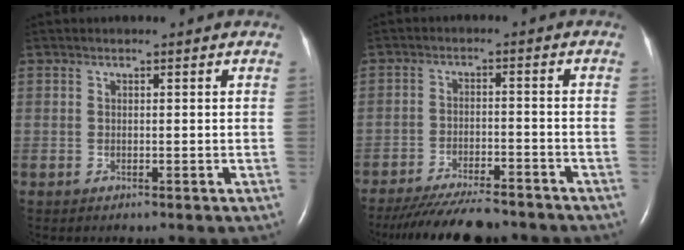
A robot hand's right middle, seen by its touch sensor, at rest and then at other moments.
{"total": 13.3, "force": [-11.9, 2.1, 5.5], "torque": [-0.093, -0.017, -0.175]}